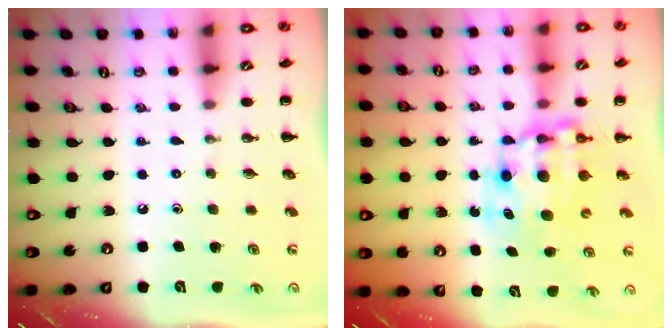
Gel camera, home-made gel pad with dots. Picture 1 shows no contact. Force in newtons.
{"total": 9.7, "press": 9.4, "slide": 2.6}